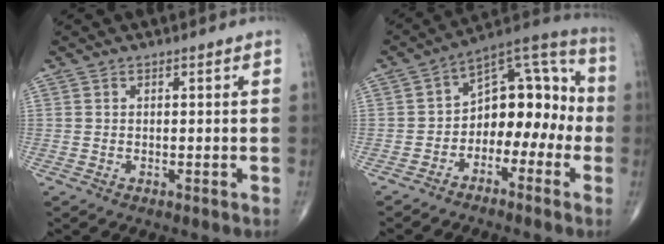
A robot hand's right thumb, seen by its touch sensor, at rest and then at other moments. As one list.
[{"total": 13.5, "force": [-3.2, 8.8, 9.8], "torque": [-0.089, 0.068, -0.062]}]